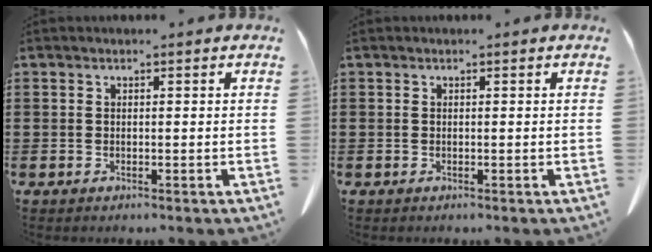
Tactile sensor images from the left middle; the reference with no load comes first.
{"total": 0.0}